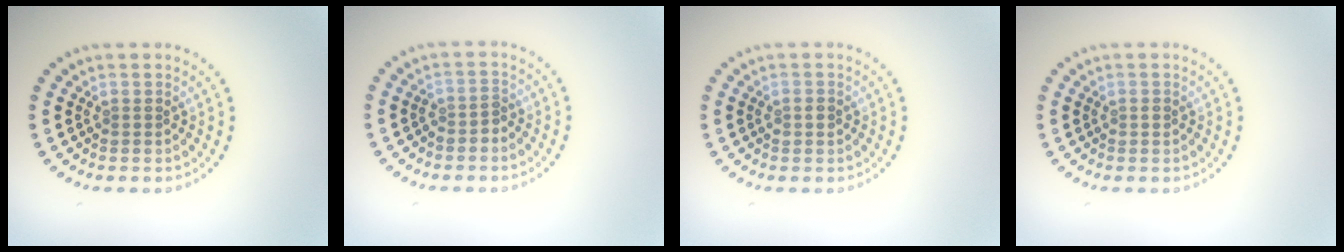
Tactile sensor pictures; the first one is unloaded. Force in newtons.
{"total": 1.2, "press": 1.0, "slide": 0.7}
{"total": 1.4, "press": 1.4, "slide": 0.2}
{"total": 0.7, "press": 0.7, "slide": 0.2}